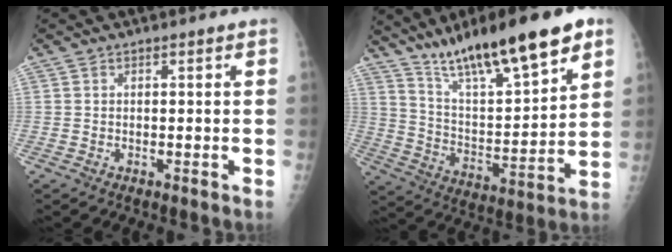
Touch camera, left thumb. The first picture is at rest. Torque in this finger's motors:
{"motor_torque": [0.14, 0.40, 1.57, -1.21, 0.24]}